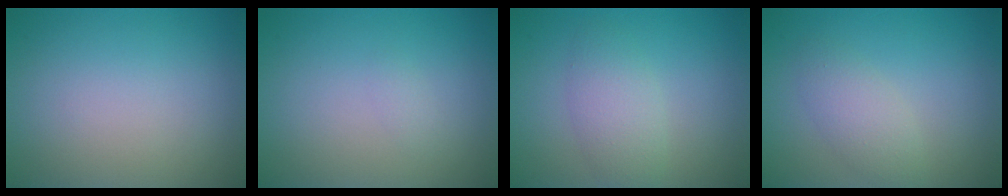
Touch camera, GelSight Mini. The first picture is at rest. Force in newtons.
{"total": 0.5, "press": 0.5, "slide": 0.0}
{"total": 2.9, "press": 2.9, "slide": 0.1}
{"total": 2.4, "press": 2.4, "slide": 0.2}